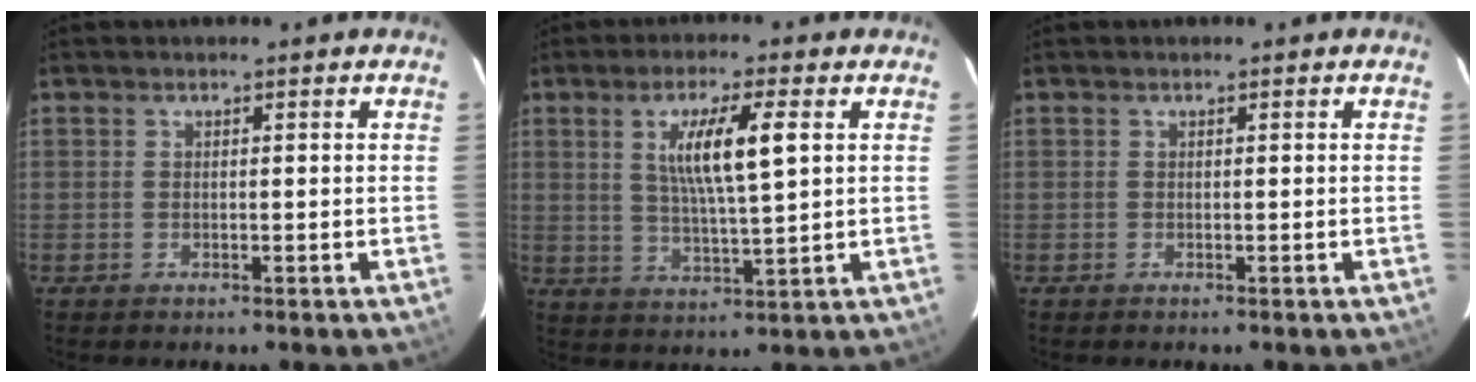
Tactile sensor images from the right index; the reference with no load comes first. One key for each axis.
{"total": 9.2, "fx": 2.6, "fy": 1.1, "fz": 8.8, "tx": -0.159, "ty": -0.004, "tz": 0.050}
{"total": 0.0}